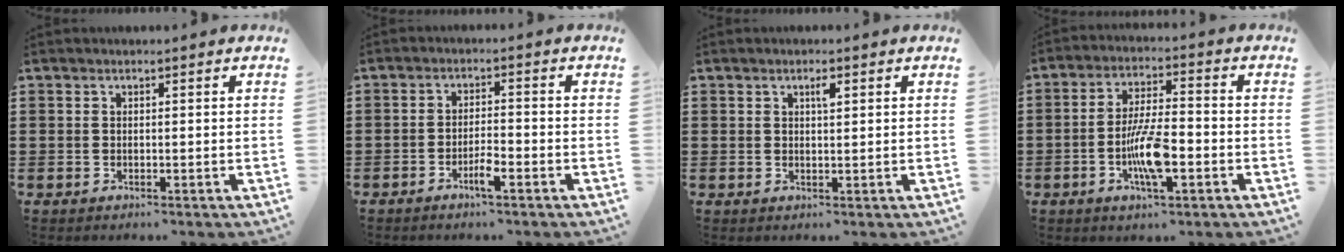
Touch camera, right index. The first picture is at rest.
{"total": 3.1, "force": [-2.1, 0.5, 2.3], "torque": [-0.048, -0.001, -0.040]}
{"total": 1.6, "force": [0.7, 0.4, 1.4], "torque": [-0.021, 0.002, 0.008]}
{"total": 8.6, "force": [-2.6, 2.4, 7.8], "torque": [-0.153, -0.002, -0.048]}